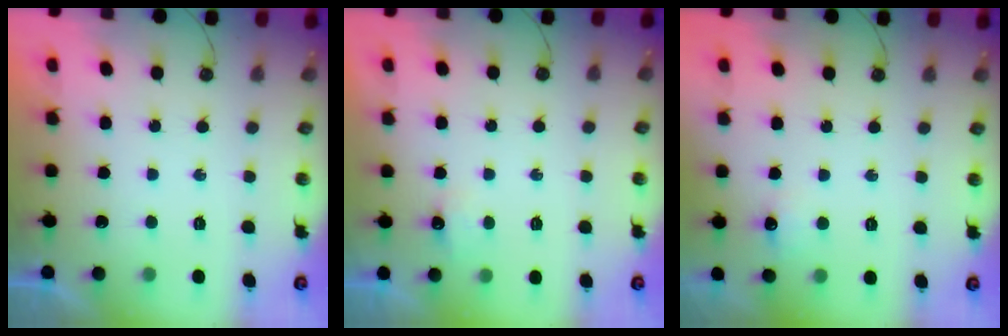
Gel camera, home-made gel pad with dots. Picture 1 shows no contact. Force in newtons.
{"total": 3.7, "press": 3.7, "slide": 0.6}
{"total": 5.3, "press": 5.3, "slide": 0.8}